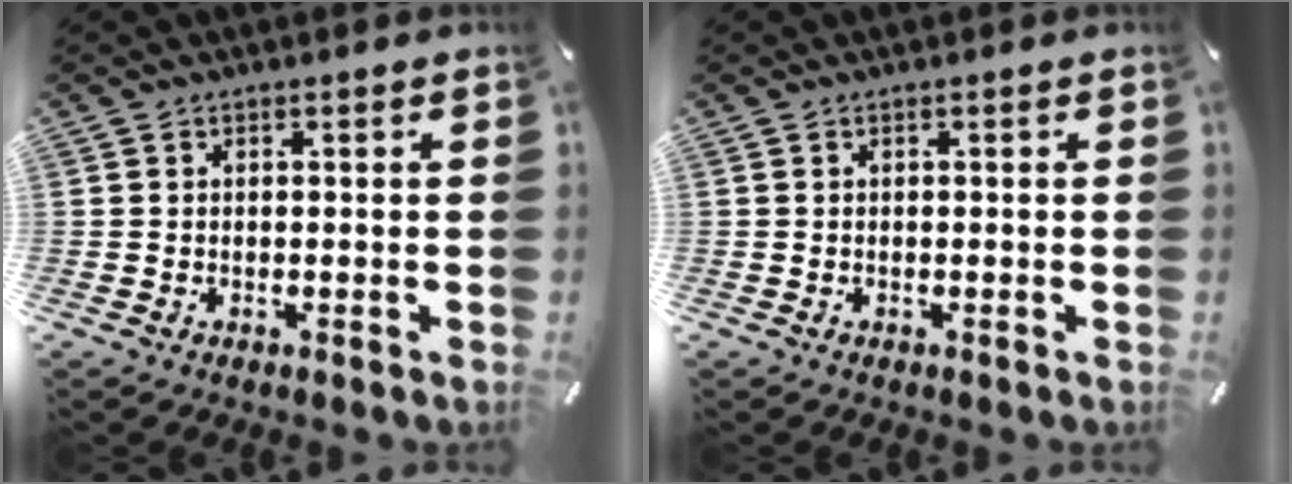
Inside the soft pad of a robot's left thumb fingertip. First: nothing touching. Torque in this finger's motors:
{"motor_torque": [0.00, 0.00, 0.00, 0.00, 0.00]}